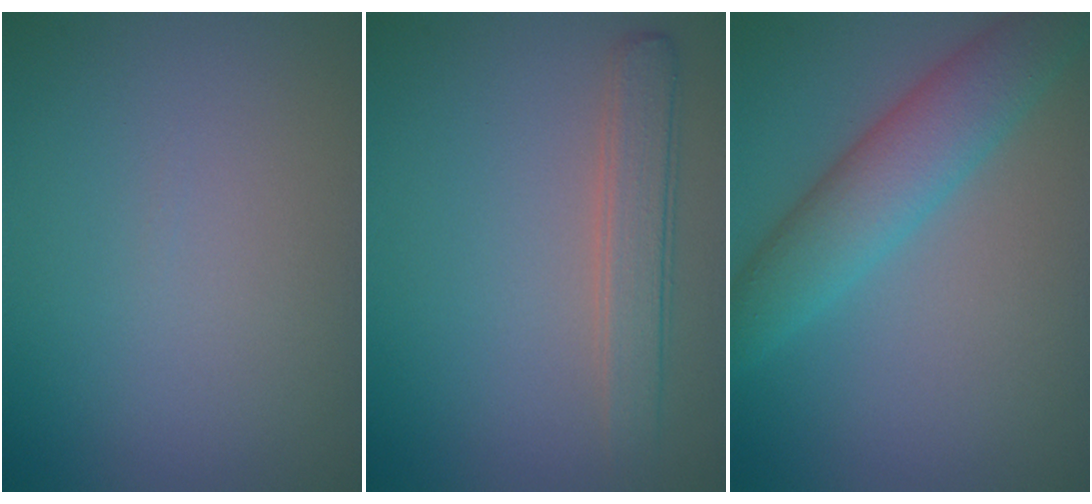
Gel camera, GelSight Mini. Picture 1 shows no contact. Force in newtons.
{"total": 2.8, "press": 2.8, "slide": 0.1}
{"total": 4.6, "press": 4.6, "slide": 0.2}